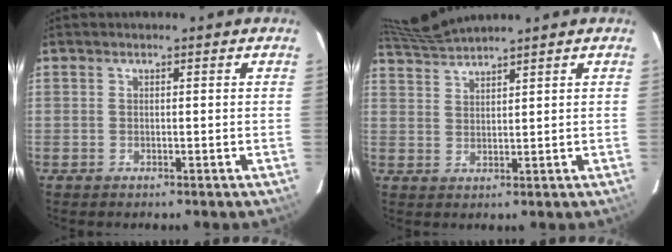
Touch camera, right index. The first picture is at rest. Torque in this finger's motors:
{"motor_torque": [-0.14, 0.55, -0.07, -0.01]}